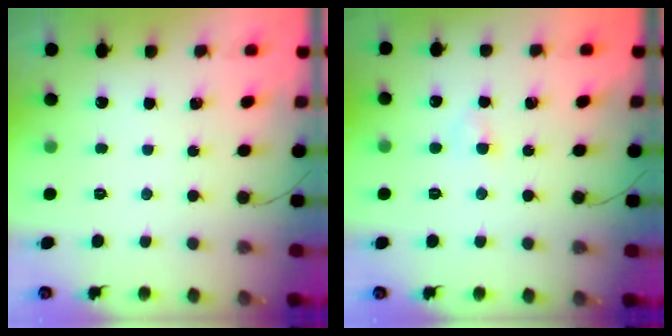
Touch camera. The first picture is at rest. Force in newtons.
{"total": 2.5, "press": 2.3, "slide": 1.1}